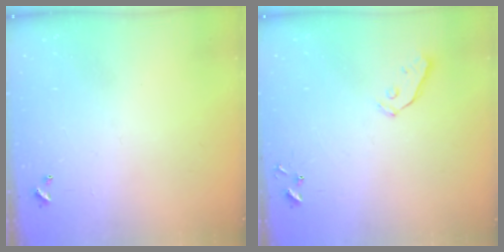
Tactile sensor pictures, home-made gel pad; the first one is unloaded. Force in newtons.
{"total": 3.7, "press": 3.6, "slide": 0.8}